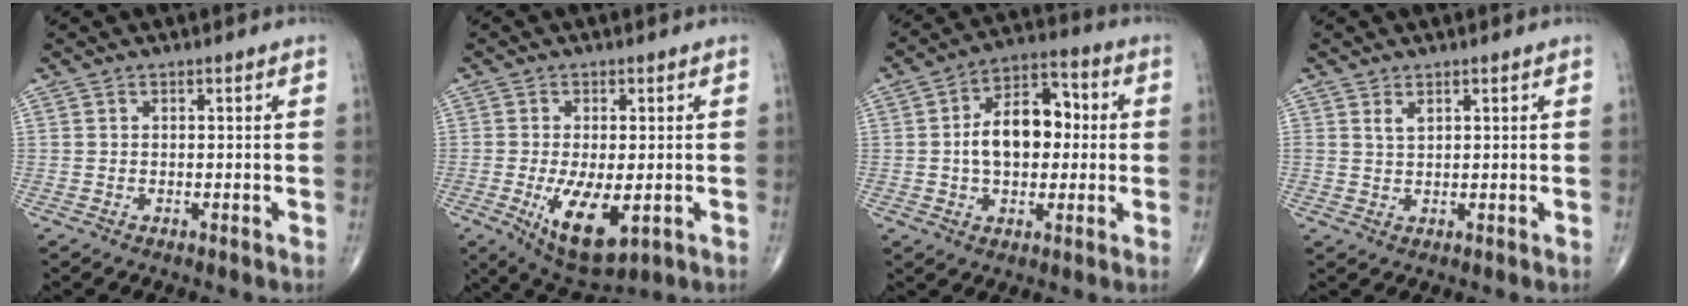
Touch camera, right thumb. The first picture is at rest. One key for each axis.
{"total": 10.6, "fx": -2.9, "fy": 4.5, "fz": 9.2, "tx": -0.154, "ty": -0.020, "tz": -0.035}
{"total": 13.0, "fx": 0.3, "fy": 8.2, "fz": 10.1, "tx": -0.136, "ty": 0.029, "tz": -0.003}
{"total": 1.6, "fx": 1.0, "fy": 0.8, "fz": 1.0, "tx": -0.014, "ty": -0.003, "tz": 0.022}